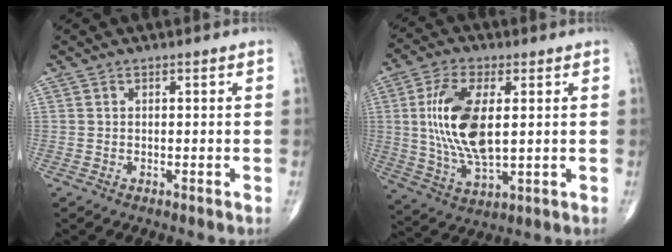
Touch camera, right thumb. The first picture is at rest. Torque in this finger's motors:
{"motor_torque": [2.46, 2.48, 1.86, -0.07, 0.17]}